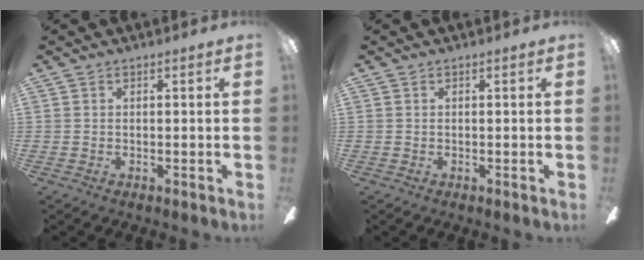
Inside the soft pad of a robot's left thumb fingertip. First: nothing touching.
{"total": 0.0}